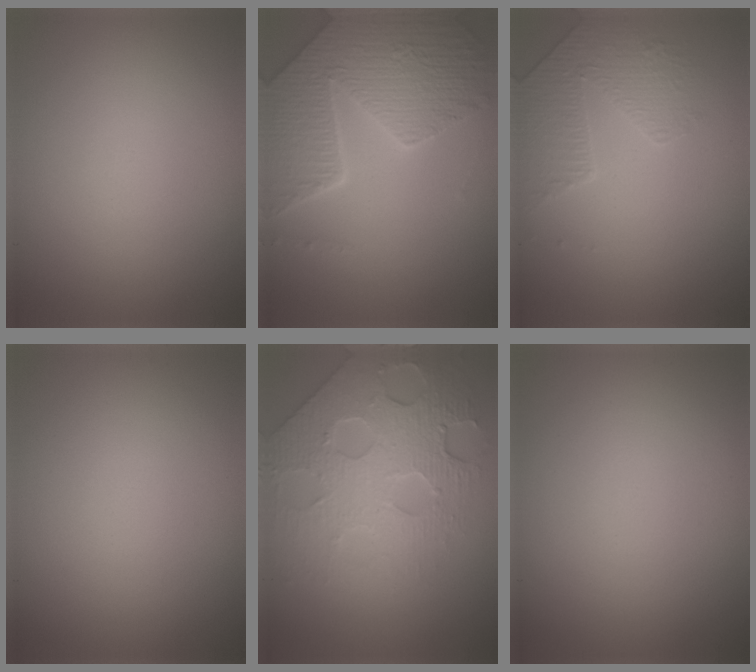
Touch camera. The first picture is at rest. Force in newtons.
{"total": 7.8, "press": 5.7, "slide": 5.3}
{"total": 1.8, "press": 1.4, "slide": 1.0}
{"total": 0.0}
{"total": 7.3, "press": 5.7, "slide": 4.6}
{"total": 0.0}